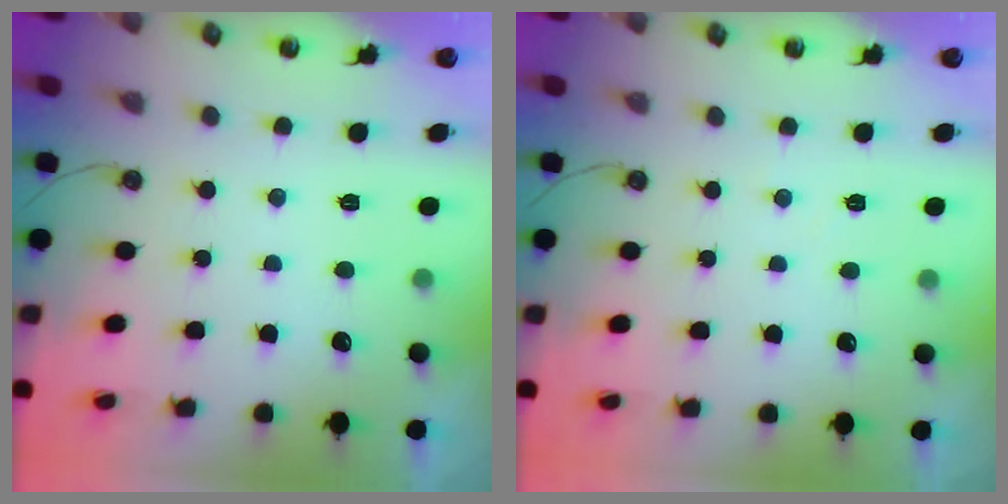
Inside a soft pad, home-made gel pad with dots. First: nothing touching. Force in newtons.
{"total": 3.1, "press": 3.0, "slide": 0.5}